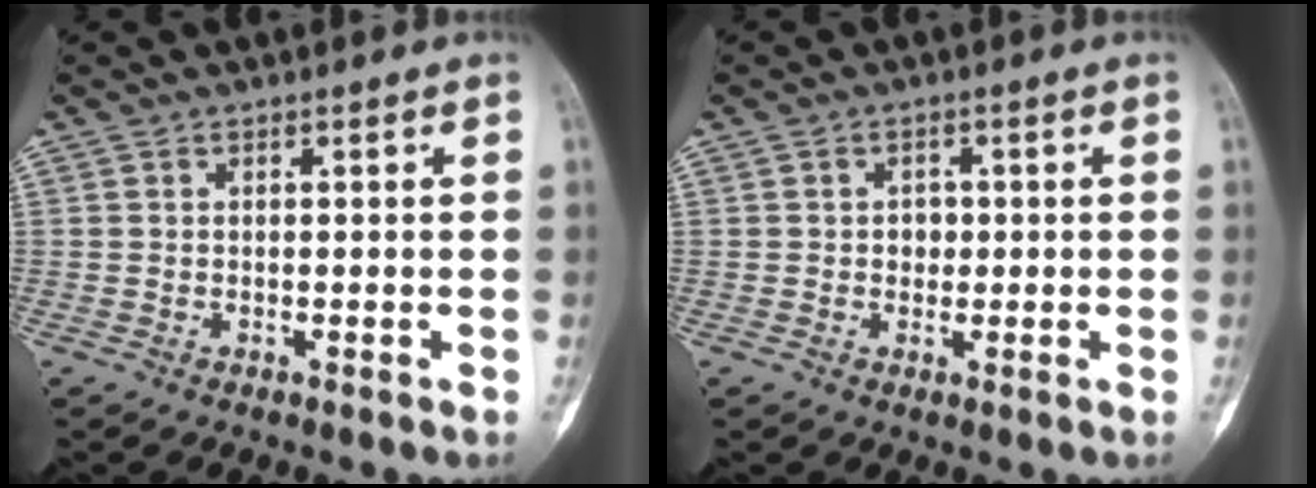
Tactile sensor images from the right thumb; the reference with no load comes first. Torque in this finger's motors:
{"motor_torque": [0.55, 0.47, 0.23, -0.01, 0.03]}